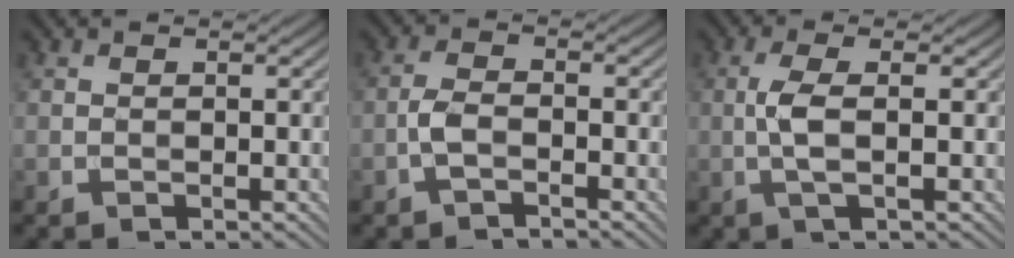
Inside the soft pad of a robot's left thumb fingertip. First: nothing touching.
{"total": 2.9, "force": [-1.6, 1.1, 2.1], "torque": [-0.051, 0.003, -0.041]}
{"total": 3.7, "force": [-0.2, 0.7, 3.7], "torque": [-0.084, 0.003, -0.008]}